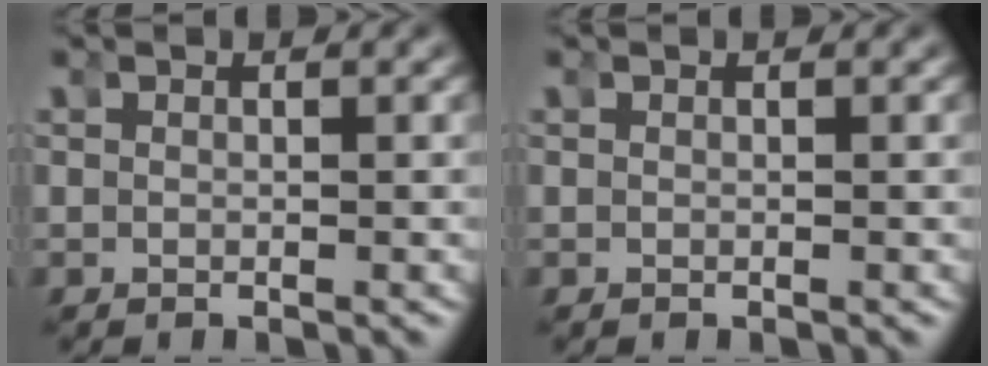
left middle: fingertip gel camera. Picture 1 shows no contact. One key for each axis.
{"total": 0.0}